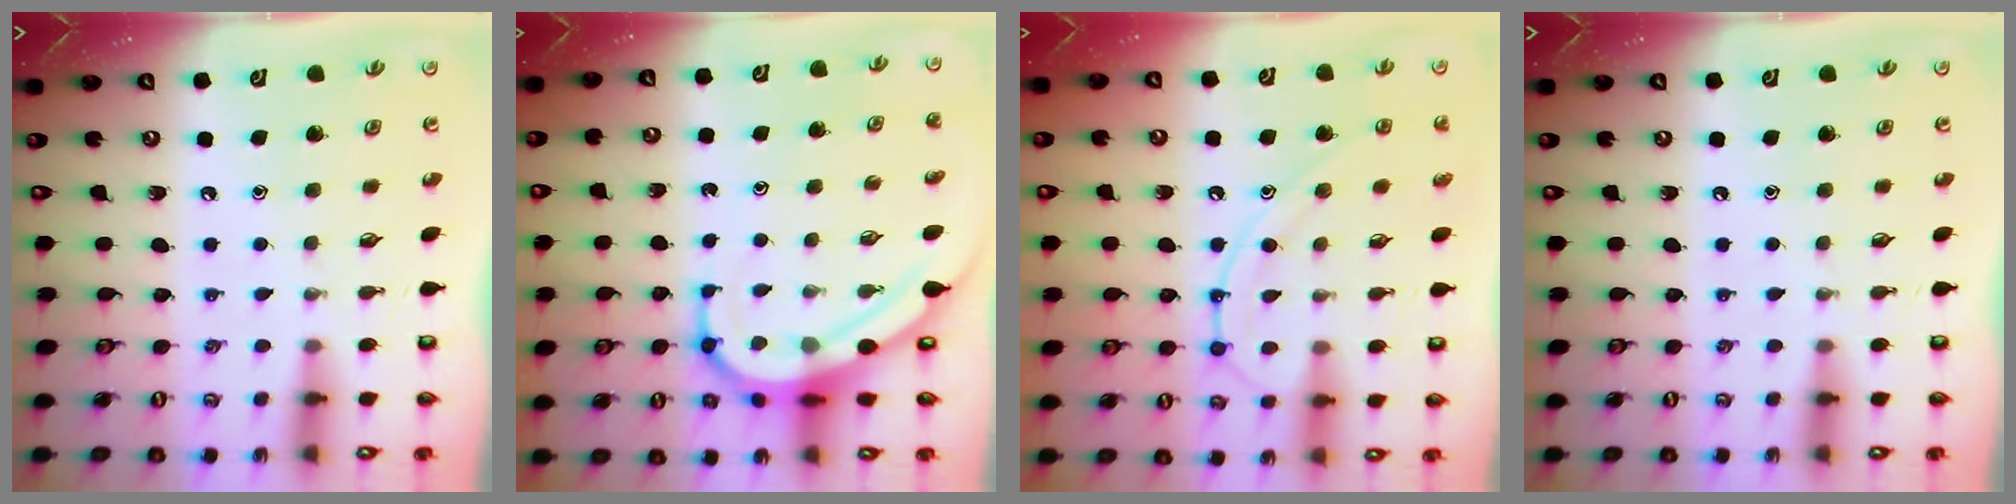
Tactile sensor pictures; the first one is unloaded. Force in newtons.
{"total": 8.9, "press": 8.9, "slide": 1.0}
{"total": 11.2, "press": 11.1, "slide": 0.7}
{"total": 0.0}